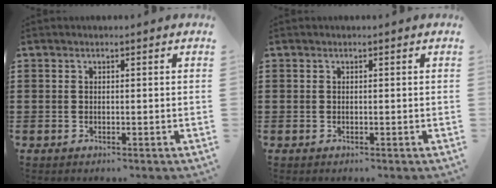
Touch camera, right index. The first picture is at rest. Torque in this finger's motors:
{"motor_torque": [1.26, 0.87, 0.01, -0.01]}